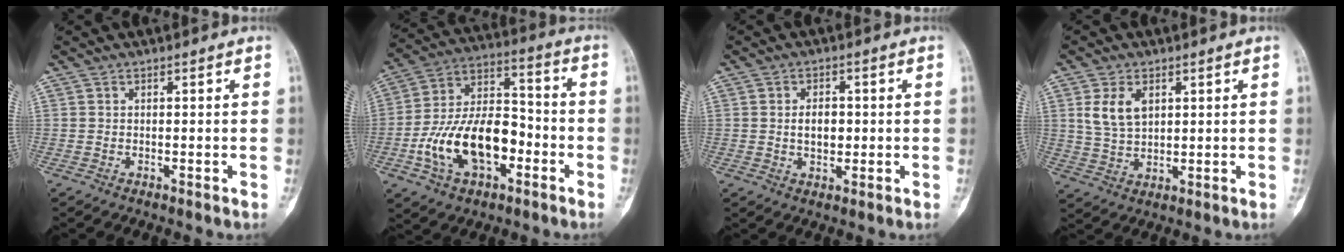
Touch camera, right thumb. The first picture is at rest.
{"total": 18.5, "force": [-5.7, 10.7, 13.9], "torque": [-0.232, 0.049, -0.100]}
{"total": 4.1, "force": [0.1, 2.7, 3.0], "torque": [-0.033, 0.001, 0.003]}
{"total": 6.8, "force": [2.4, 4.2, 4.8], "torque": [-0.082, -0.007, 0.054]}